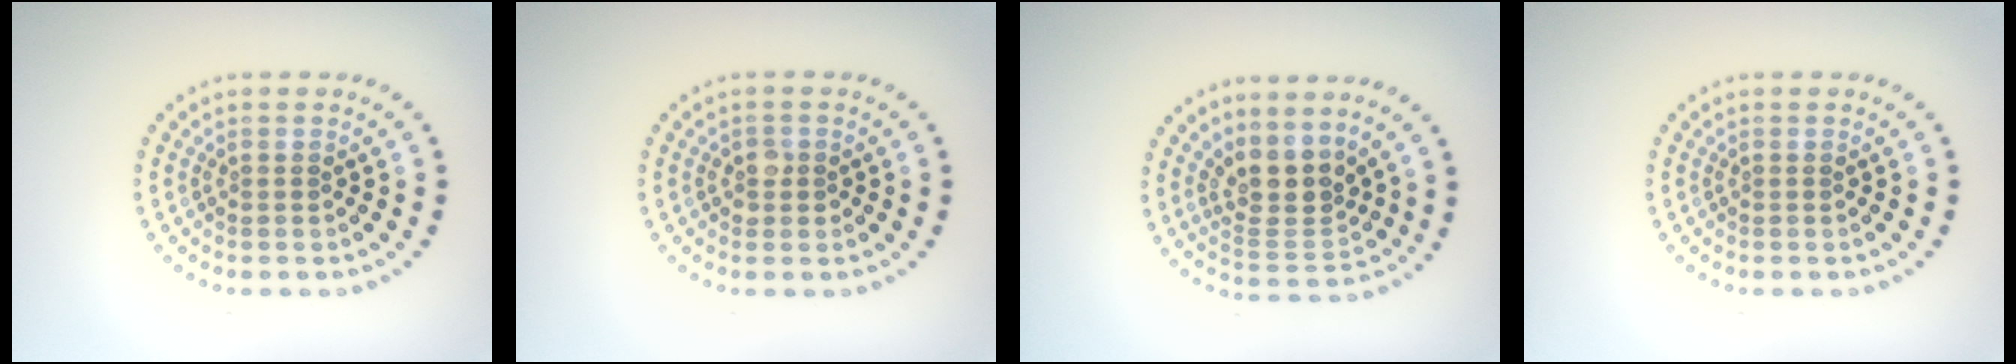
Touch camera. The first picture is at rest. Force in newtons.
{"total": 1.4, "press": 1.3, "slide": 0.4}
{"total": 3.9, "press": 3.4, "slide": 1.9}
{"total": 0.0}